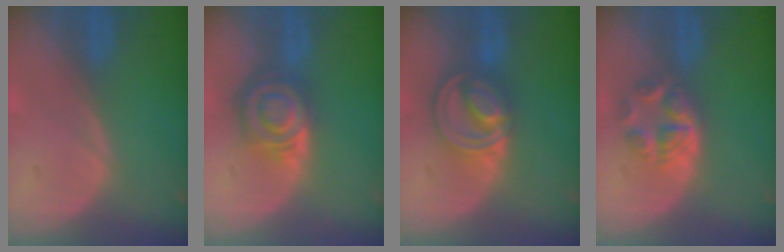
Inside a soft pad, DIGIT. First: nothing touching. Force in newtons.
{"total": 8.1, "press": 7.1, "slide": 3.9}
{"total": 8.5, "press": 7.1, "slide": 4.6}
{"total": 6.1, "press": 5.1, "slide": 3.3}